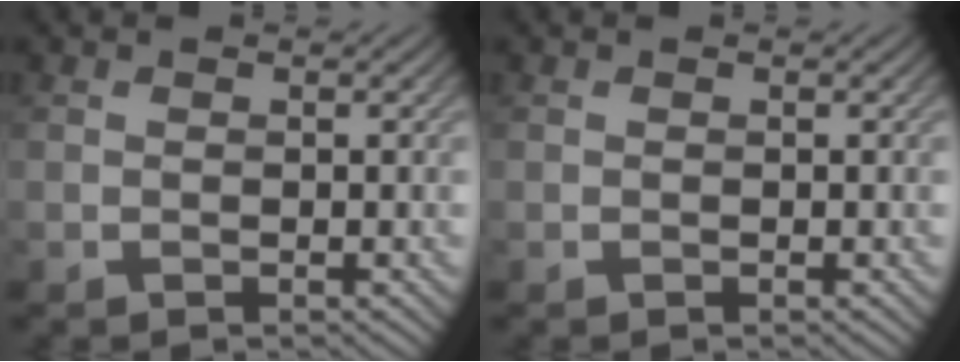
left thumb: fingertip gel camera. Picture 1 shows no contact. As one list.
[{"total": 0.0}]